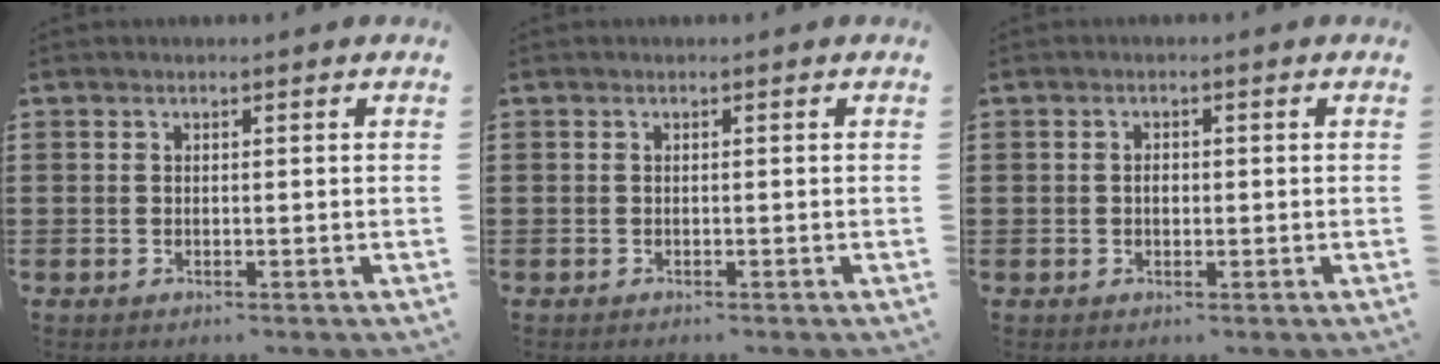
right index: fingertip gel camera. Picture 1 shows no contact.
{"total": 0.0}
{"total": 1.3, "force": [-0.1, 0.8, 1.0], "torque": [-0.022, 0.004, -0.004]}